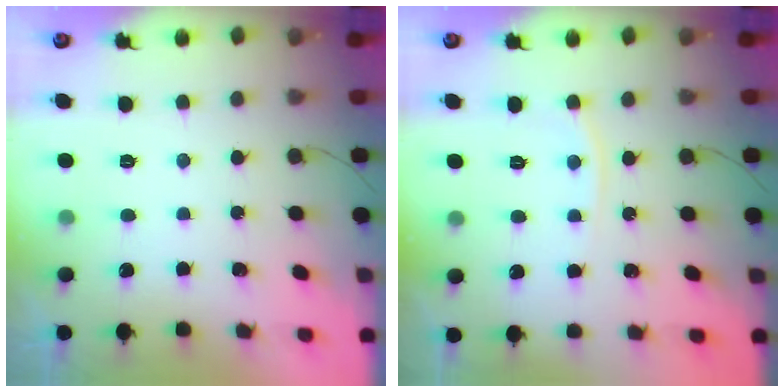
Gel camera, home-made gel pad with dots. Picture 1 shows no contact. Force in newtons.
{"total": 4.3, "press": 4.3, "slide": 0.2}